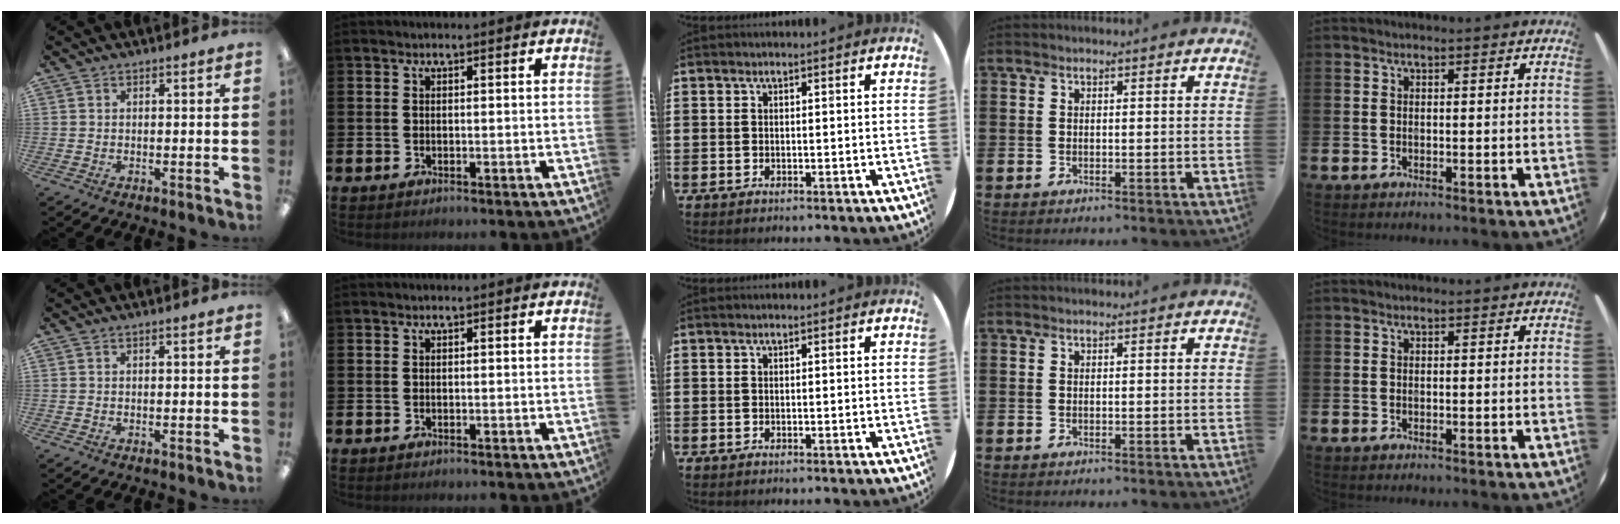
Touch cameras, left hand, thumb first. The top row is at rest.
{}